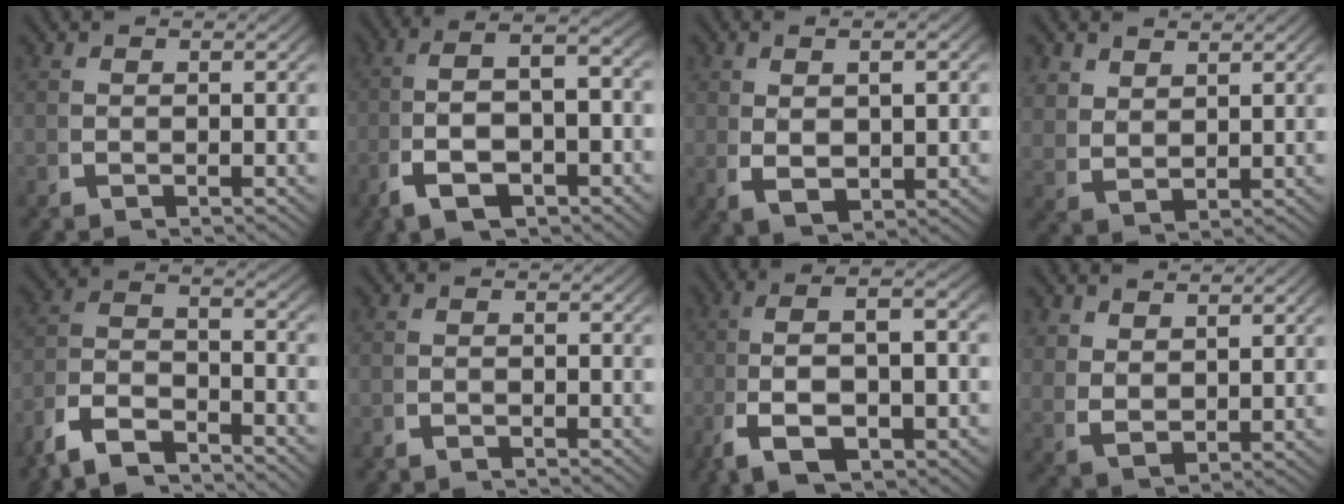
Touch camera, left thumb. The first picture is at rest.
{"total": 8.7, "force": [-0.8, 4.8, 7.2], "torque": [-0.137, -0.009, -0.008]}
{"total": 4.5, "force": [0.0, 2.4, 3.7], "torque": [-0.082, -0.016, 0.021]}
{"total": 2.6, "force": [2.0, 1.2, 1.1], "torque": [-0.028, -0.008, 0.054]}
{"total": 7.1, "force": [-3.3, 4.3, 4.6], "torque": [-0.091, -0.021, -0.061]}
{"total": 0.8, "force": [-0.7, 0.0, 0.2], "torque": [0.000, 0.002, -0.018]}
{"total": 9.4, "force": [-1.1, 4.8, 8.0], "torque": [-0.150, -0.009, -0.011]}
{"total": 3.3, "force": [1.7, 1.9, 2.1], "torque": [-0.053, -0.018, 0.051]}